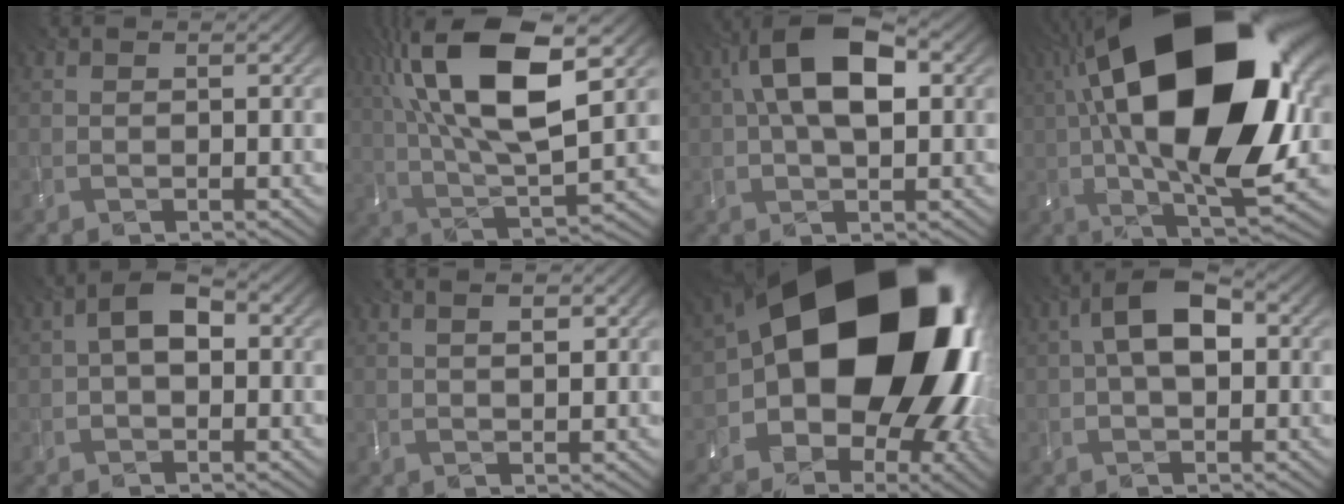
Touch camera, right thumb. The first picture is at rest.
{"total": 16.5, "force": [5.7, 5.7, 14.4], "torque": [-0.304, 0.031, 0.099]}
{"total": 10.1, "force": [1.6, 4.6, 8.8], "torque": [-0.164, 0.022, 0.017]}
{"total": 21.8, "force": [3.6, 10.0, 19.0], "torque": [-0.352, 0.033, 0.049]}
{"total": 3.7, "force": [-0.5, 2.2, 3.0], "torque": [-0.049, 0.009, -0.015]}
{"total": 2.0, "force": [0.7, 0.2, 1.8], "torque": [-0.020, -0.003, 0.011]}
{"total": 21.1, "force": [-0.1, 15.0, 14.9], "torque": [-0.260, -0.057, 0.021]}
{"total": 6.5, "force": [0.5, 3.4, 5.5], "torque": [-0.096, 0.014, 0.001]}